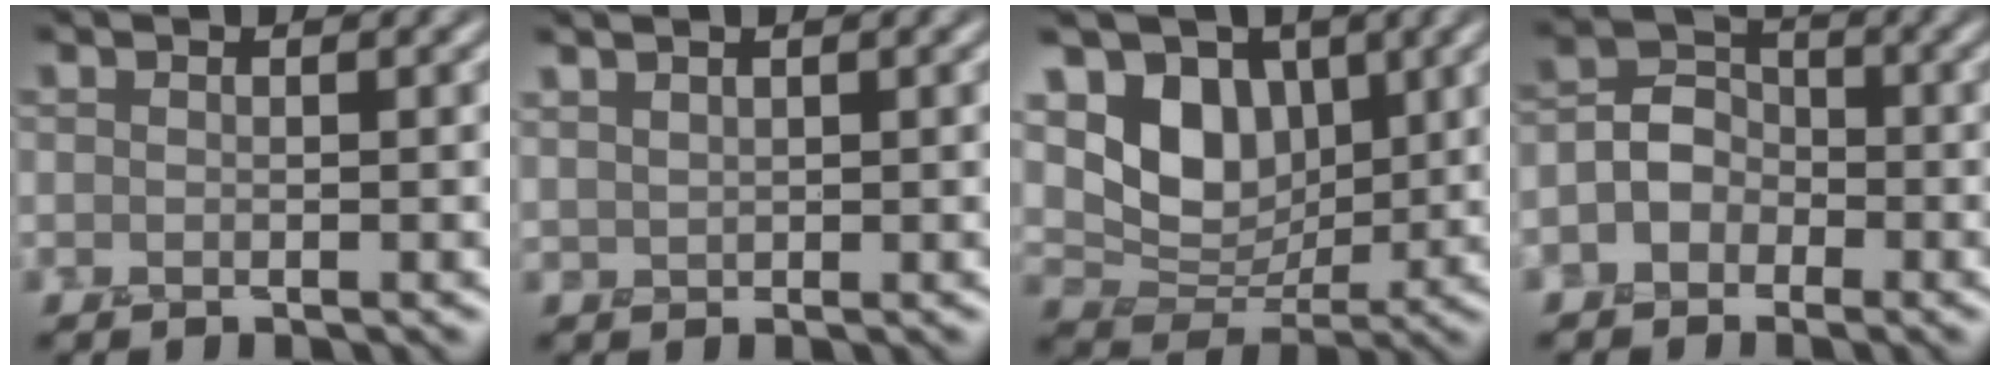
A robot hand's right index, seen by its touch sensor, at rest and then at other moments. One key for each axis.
{"total": 1.1, "fx": 0.9, "fy": 0.5, "fz": 0.3, "tx": -0.009, "ty": 0.002, "tz": 0.023}
{"total": 6.7, "fx": 1.8, "fy": 5.0, "fz": 4.1, "tx": -0.081, "ty": -0.007, "tz": 0.022}
{"total": 3.0, "fx": -1.1, "fy": 2.5, "fz": 1.2, "tx": -0.010, "ty": 0.010, "tz": -0.030}